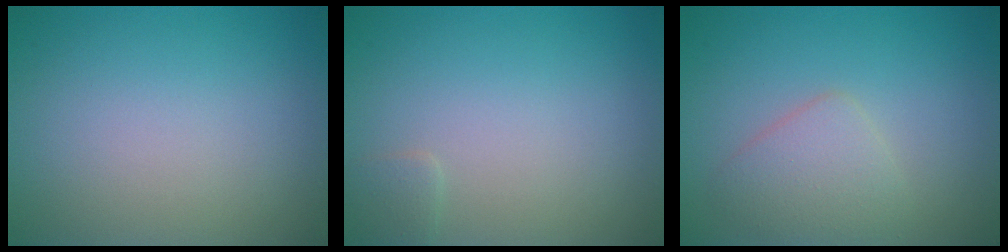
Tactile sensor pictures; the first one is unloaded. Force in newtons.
{"total": 0.8, "press": 0.8, "slide": 0.1}
{"total": 2.8, "press": 2.8, "slide": 0.0}